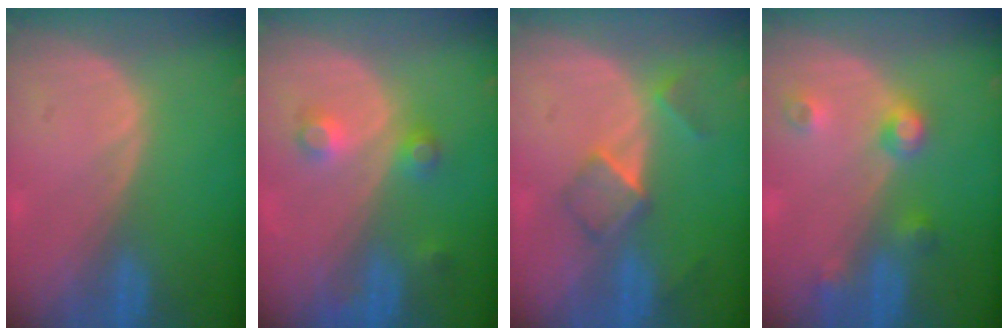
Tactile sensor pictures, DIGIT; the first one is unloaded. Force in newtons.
{"total": 3.7, "press": 3.4, "slide": 1.7}
{"total": 5.2, "press": 4.5, "slide": 2.7}
{"total": 4.3, "press": 3.8, "slide": 1.9}